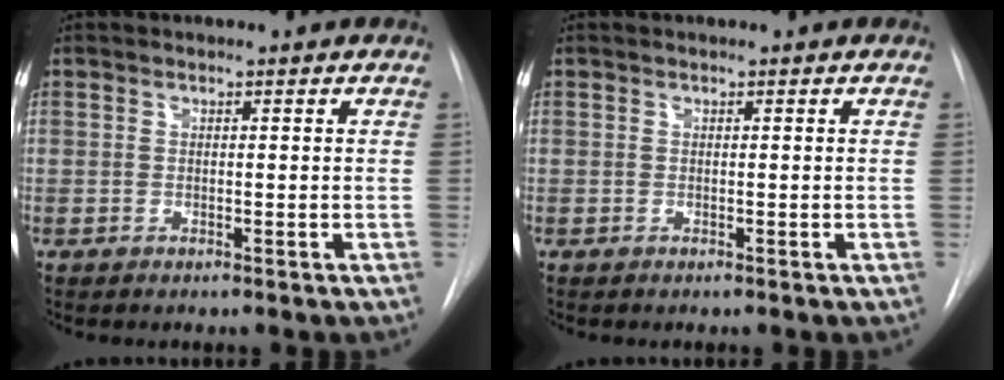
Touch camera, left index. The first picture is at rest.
{"total": 0.0}